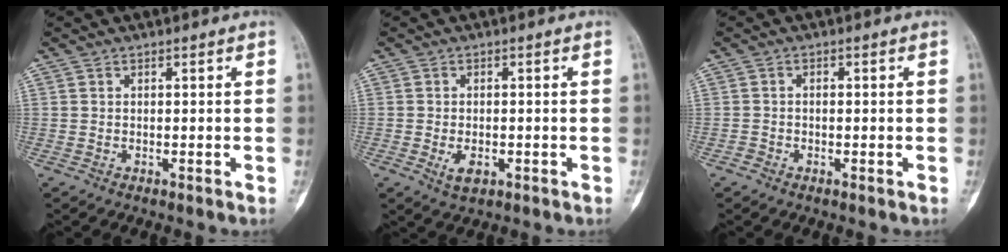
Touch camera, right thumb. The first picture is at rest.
{"total": 3.5, "force": [-1.2, 2.0, 2.6], "torque": [-0.041, -0.001, -0.014]}
{"total": 0.8, "force": [-0.5, 0.6, 0.3], "torque": [-0.001, 0.001, -0.013]}